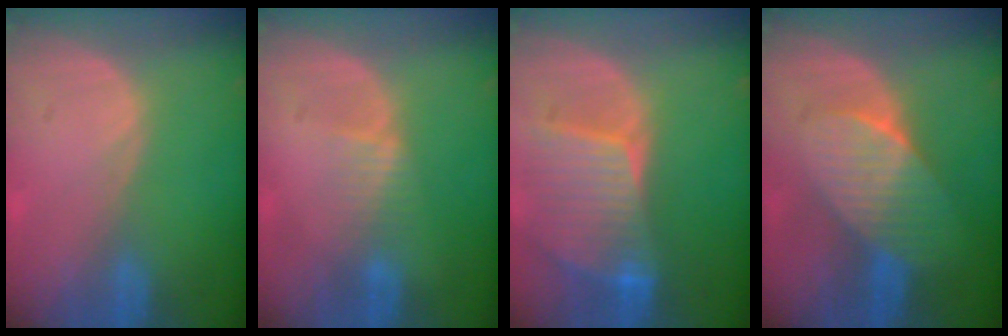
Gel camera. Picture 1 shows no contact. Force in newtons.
{"total": 2.4, "press": 2.4, "slide": 0.2}
{"total": 9.0, "press": 7.9, "slide": 4.3}
{"total": 7.4, "press": 6.6, "slide": 3.3}